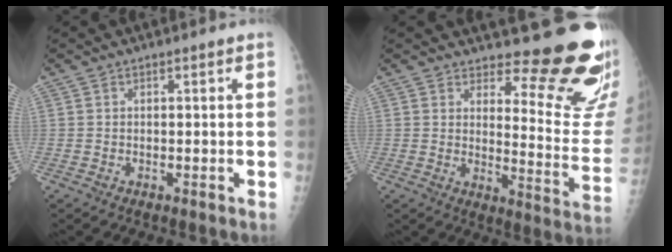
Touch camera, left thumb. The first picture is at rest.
{"total": 15.7, "force": [13.2, 3.8, 7.6], "torque": [-0.056, -0.155, 0.157]}